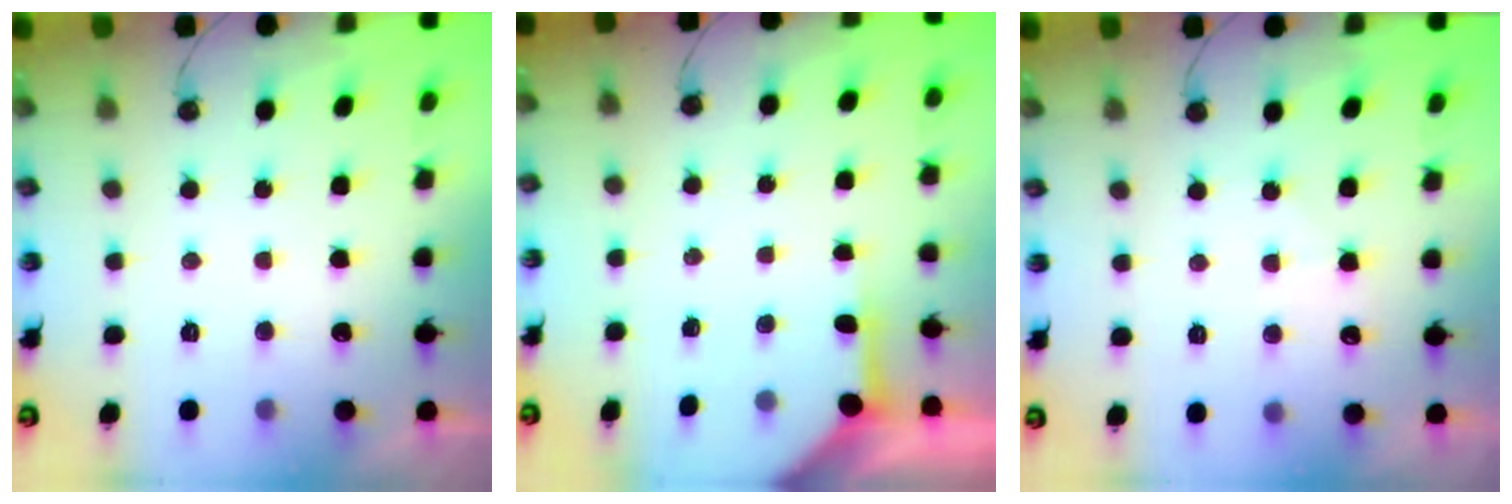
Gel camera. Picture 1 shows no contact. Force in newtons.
{"total": 3.8, "press": 3.8, "slide": 0.4}
{"total": 4.2, "press": 4.2, "slide": 0.4}